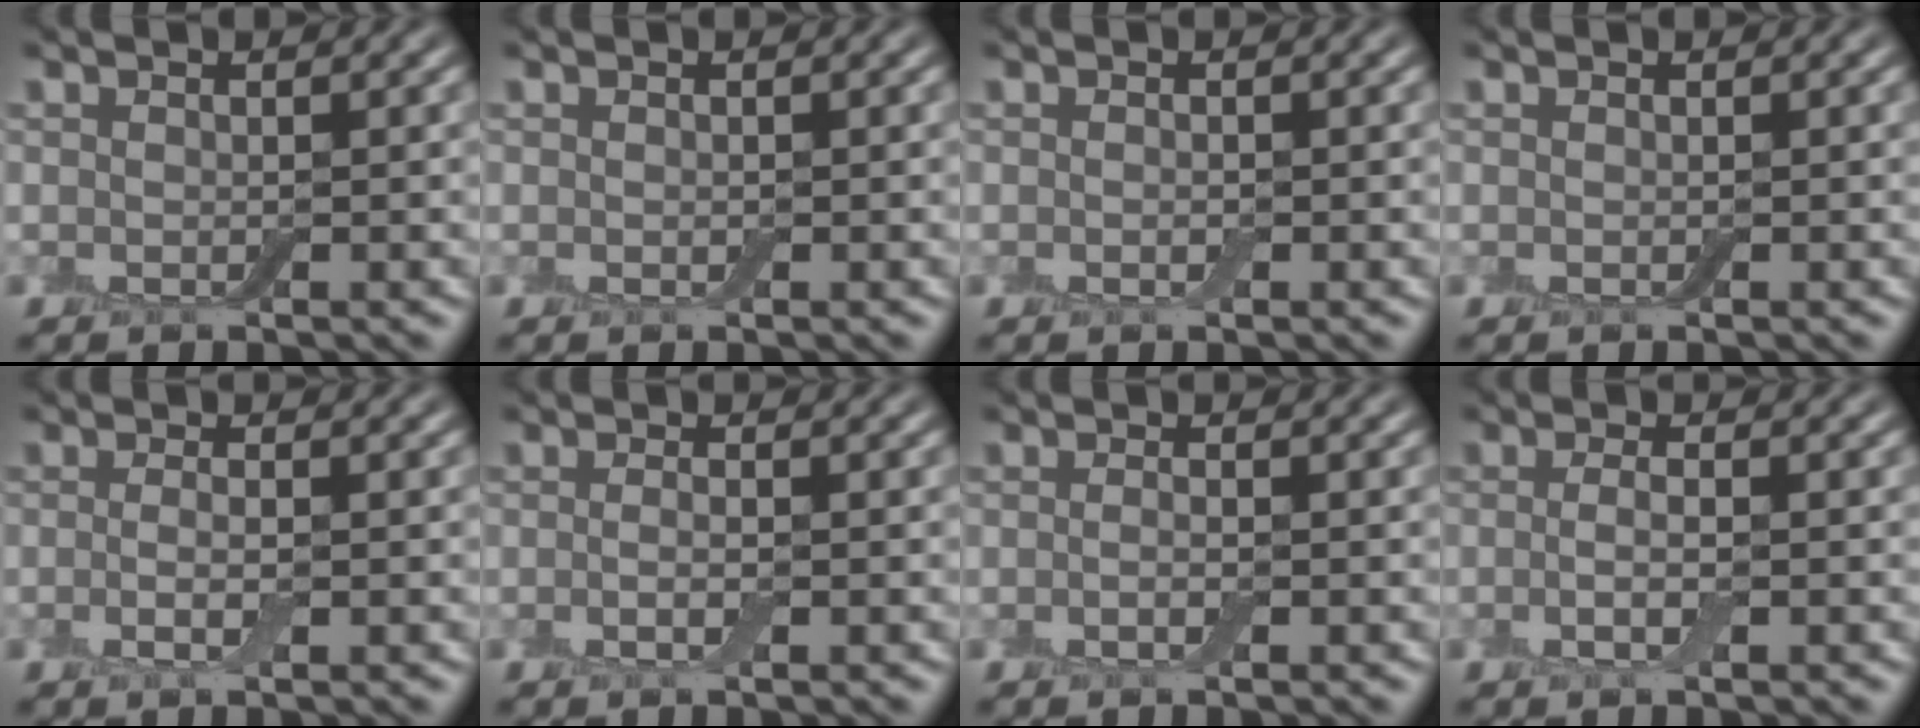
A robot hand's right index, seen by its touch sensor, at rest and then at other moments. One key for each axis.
{"total": 0.0}
{"total": 0.6, "fx": -0.2, "fy": 0.3, "fz": 0.5, "tx": -0.009, "ty": 0.000, "tz": -0.002}
{"total": 0.0}
{"total": 1.7, "fx": -0.4, "fy": 0.5, "fz": 1.6, "tx": -0.035, "ty": -0.007, "tz": -0.010}
{"total": 1.3, "fx": -0.4, "fy": 0.3, "fz": 1.2, "tx": -0.026, "ty": -0.005, "tz": -0.010}
{"total": 1.0, "fx": -0.4, "fy": 0.3, "fz": 0.9, "tx": -0.019, "ty": -0.003, "tz": -0.009}
{"total": 1.9, "fx": -0.4, "fy": 0.5, "fz": 1.8, "tx": -0.040, "ty": -0.006, "tz": -0.011}